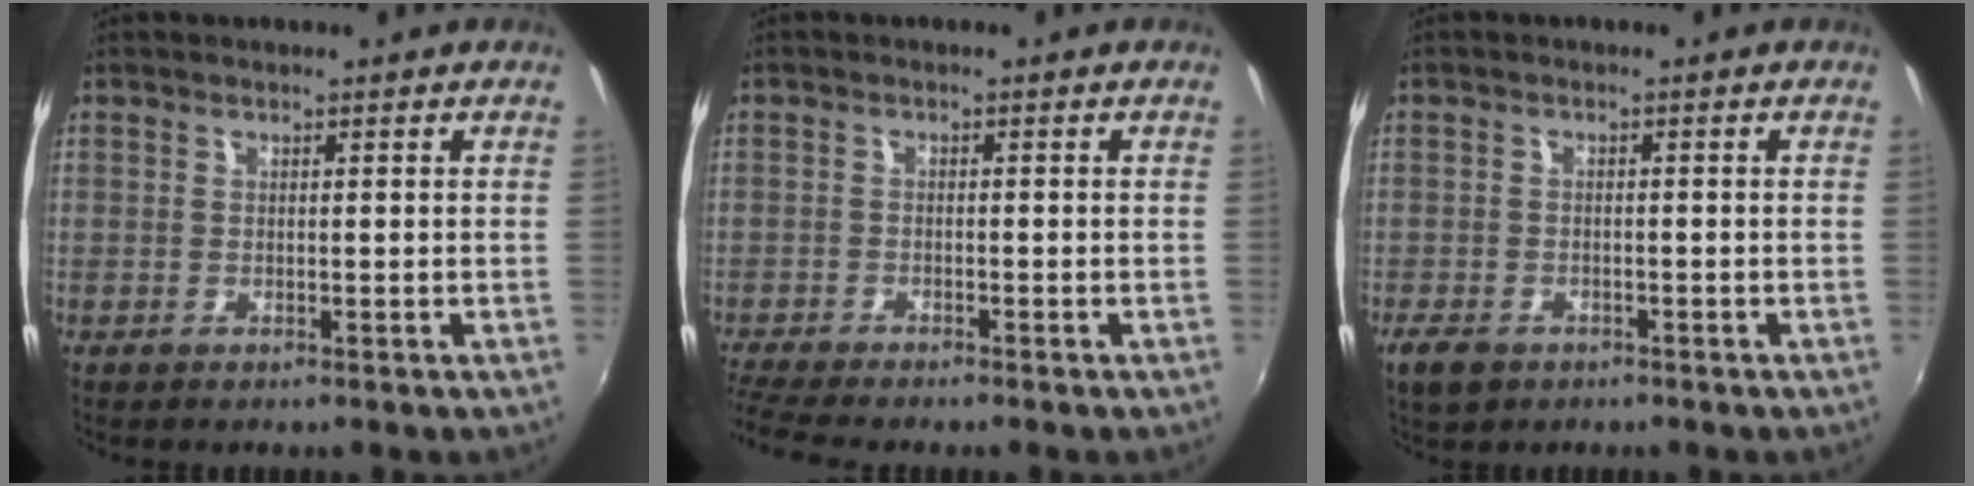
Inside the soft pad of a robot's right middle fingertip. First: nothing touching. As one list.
[{"total": 6.3, "force": [-5.7, 0.3, 2.6], "torque": [-0.077, -0.028, -0.100]}, {"total": 4.4, "force": [-2.8, 2.7, 2.1], "torque": [-0.054, -0.009, -0.049]}]